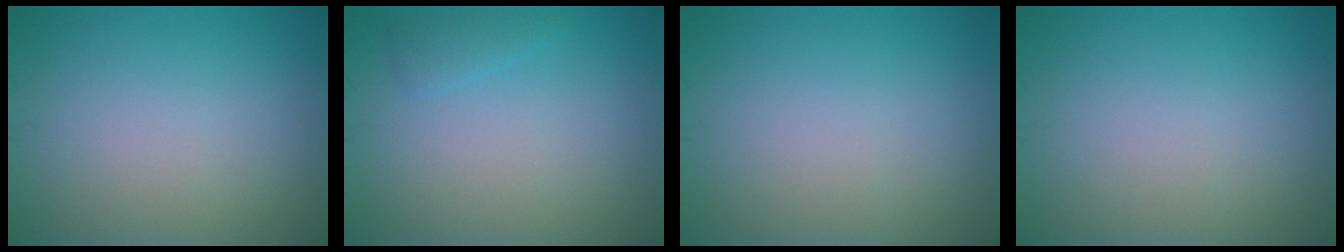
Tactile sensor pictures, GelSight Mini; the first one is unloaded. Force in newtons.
{"total": 1.1, "press": 1.1, "slide": 0.1}
{"total": 0.0}
{"total": 0.0}